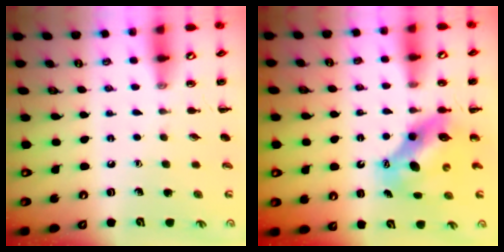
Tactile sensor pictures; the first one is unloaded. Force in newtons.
{"total": 7.4, "press": 7.1, "slide": 2.0}